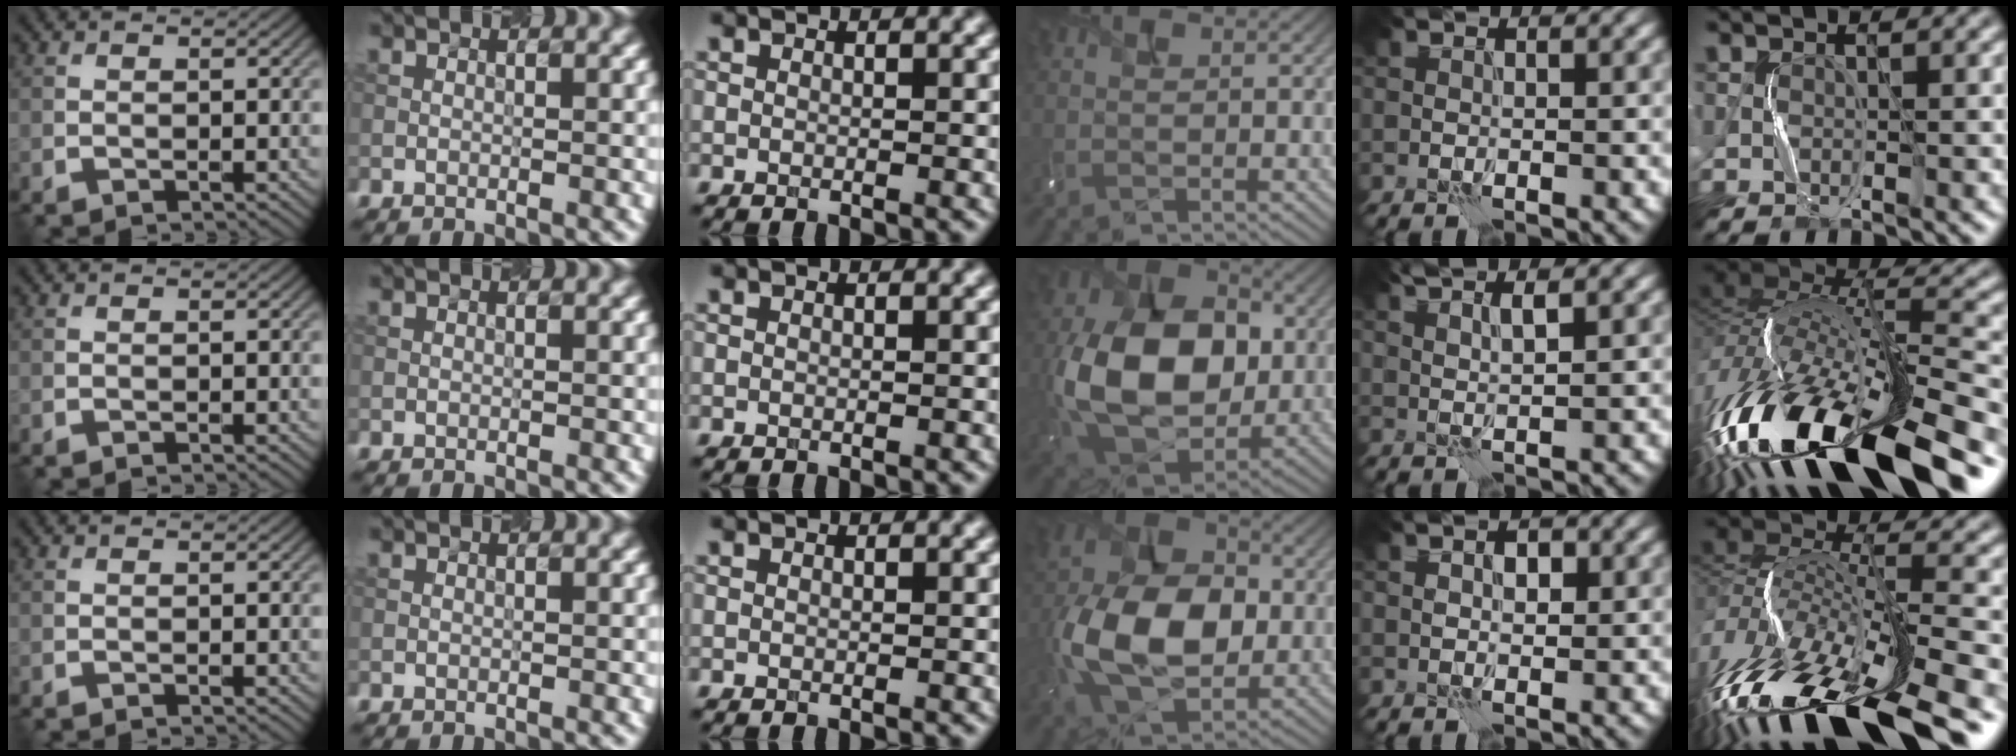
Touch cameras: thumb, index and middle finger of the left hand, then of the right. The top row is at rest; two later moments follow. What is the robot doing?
{"motion": "shake", "object": "handbell"}